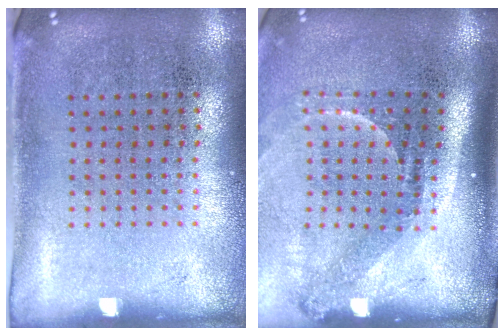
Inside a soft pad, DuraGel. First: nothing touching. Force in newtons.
{"total": 2.3, "press": 1.5, "slide": 1.7}